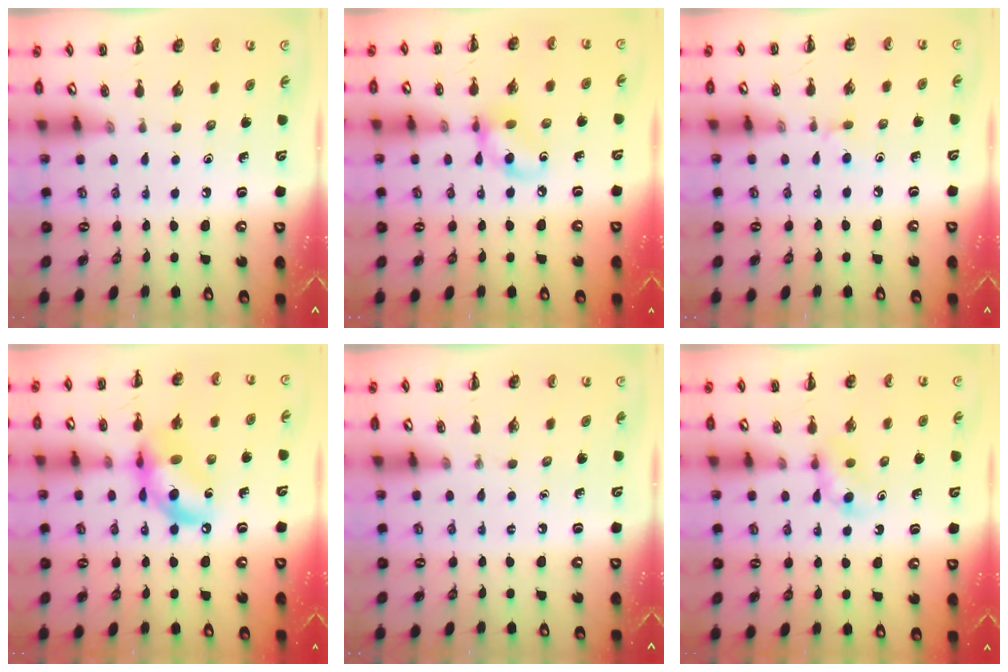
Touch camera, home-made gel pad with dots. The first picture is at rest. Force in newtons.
{"total": 8.4, "press": 8.4, "slide": 0.6}
{"total": 4.8, "press": 4.6, "slide": 1.5}
{"total": 13.3, "press": 12.9, "slide": 3.3}
{"total": 0.0}
{"total": 5.0, "press": 4.6, "slide": 1.9}